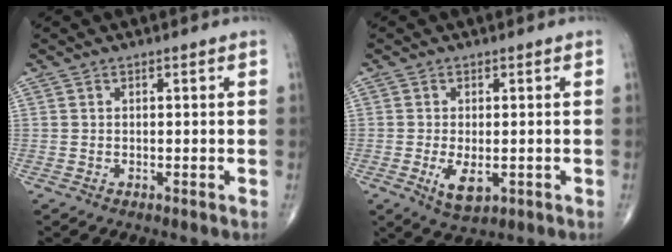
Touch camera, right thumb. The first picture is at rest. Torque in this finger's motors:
{"motor_torque": [-0.16, -0.12, 0.19, 0.47, 0.23]}